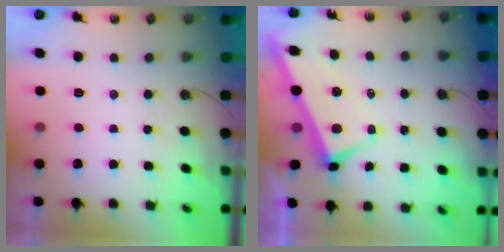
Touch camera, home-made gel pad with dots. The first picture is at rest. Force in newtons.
{"total": 2.5, "press": 2.3, "slide": 0.9}